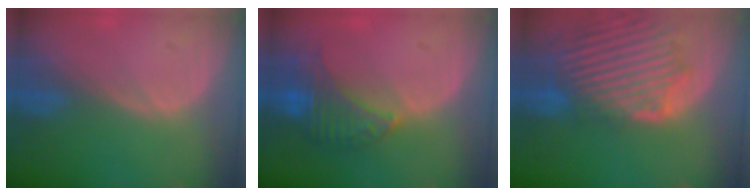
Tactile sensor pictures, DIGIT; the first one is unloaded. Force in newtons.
{"total": 7.6, "press": 7.2, "slide": 2.5}
{"total": 13.7, "press": 11.8, "slide": 6.9}